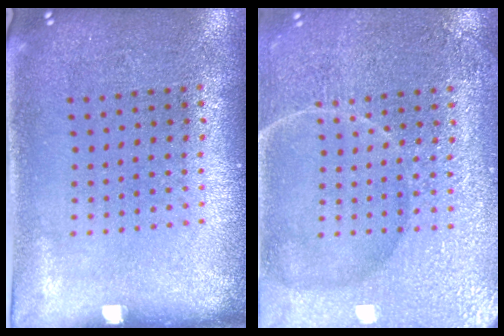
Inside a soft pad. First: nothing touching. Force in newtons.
{"total": 6.6, "press": 6.5, "slide": 0.9}